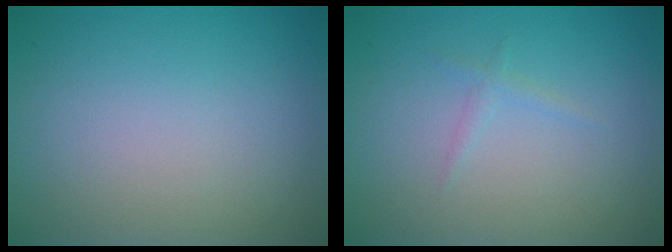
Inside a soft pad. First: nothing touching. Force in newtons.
{"total": 0.8, "press": 0.8, "slide": 0.0}